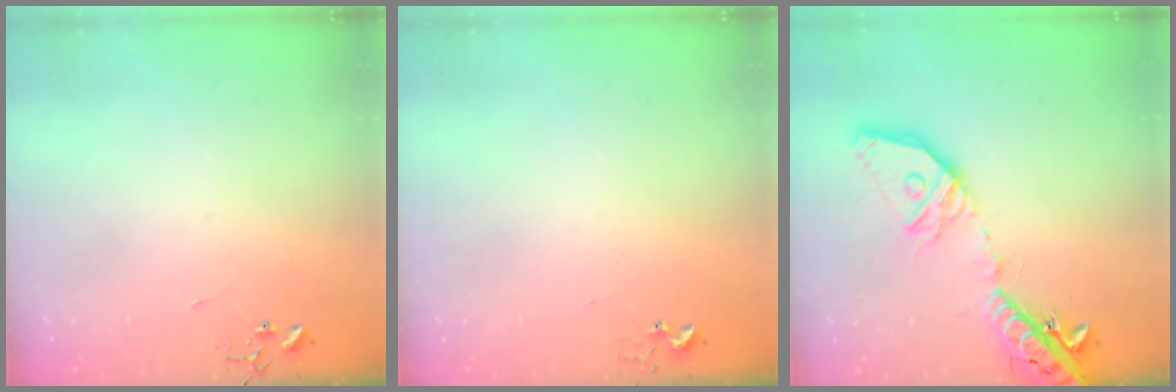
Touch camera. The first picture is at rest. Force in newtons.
{"total": 2.9, "press": 2.9, "slide": 0.3}
{"total": 23.1, "press": 22.8, "slide": 3.6}